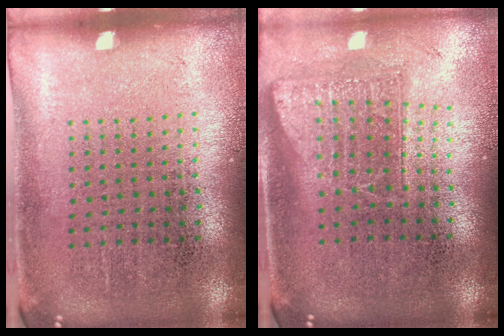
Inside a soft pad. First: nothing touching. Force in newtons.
{"total": 1.7, "press": 1.3, "slide": 1.1}